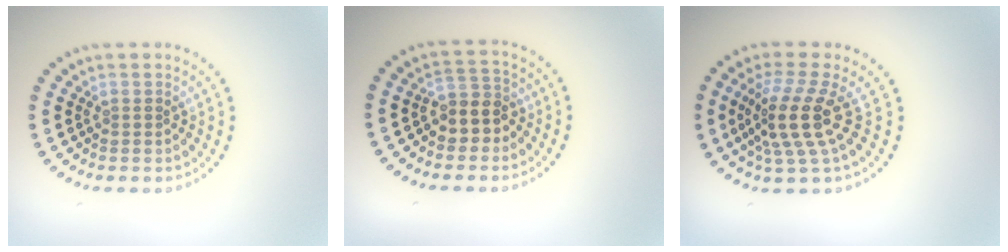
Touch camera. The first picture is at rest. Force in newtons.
{"total": 3.0, "press": 2.7, "slide": 1.4}
{"total": 4.6, "press": 3.5, "slide": 3.0}